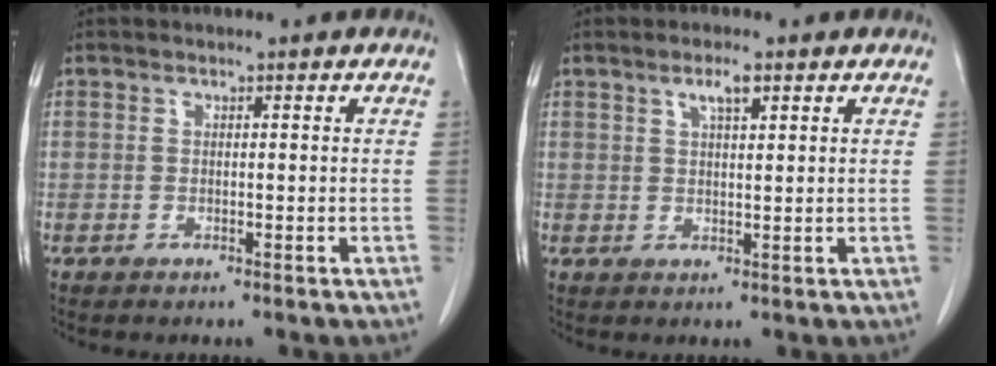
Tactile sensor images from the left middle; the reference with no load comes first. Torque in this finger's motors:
{"motor_torque": [0.54, -0.32, 0.04, 0.01]}